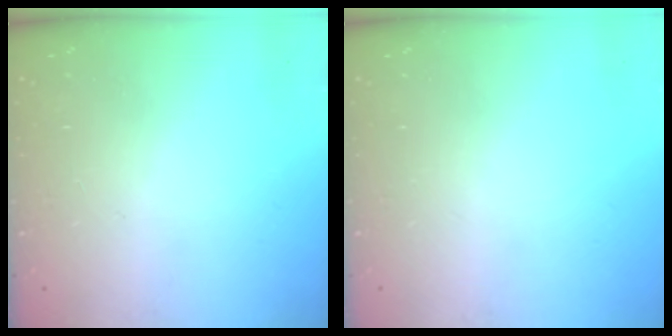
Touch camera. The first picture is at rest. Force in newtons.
{"total": 0.0}